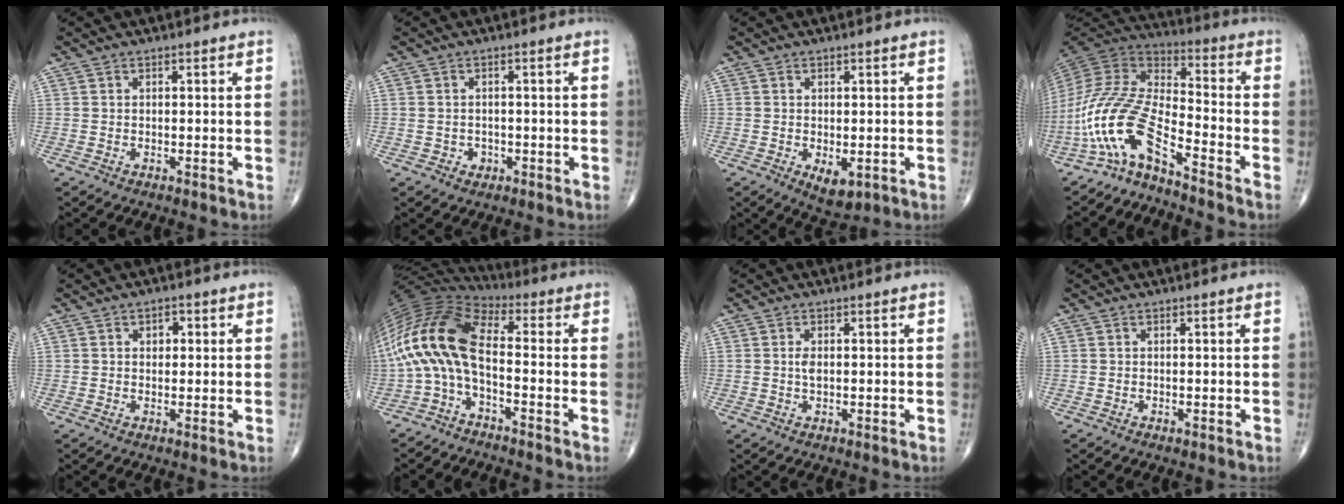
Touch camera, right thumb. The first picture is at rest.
{"total": 1.8, "force": [-0.7, 1.6, 0.4], "torque": [0.001, 0.006, -0.008]}
{"total": 4.4, "force": [-1.2, 2.5, 3.5], "torque": [-0.048, -0.008, -0.007]}
{"total": 14.2, "force": [-9.0, 4.3, 10.1], "torque": [-0.217, 0.082, -0.178]}
{"total": 2.5, "force": [0.7, 1.8, 1.5], "torque": [-0.009, 0.001, 0.008]}
{"total": 14.9, "force": [-2.5, 6.5, 13.2], "torque": [-0.271, 0.064, -0.062]}
{"total": 1.4, "force": [0.1, 0.6, 1.3], "torque": [-0.024, -0.003, 0.004]}
{"total": 0.0}